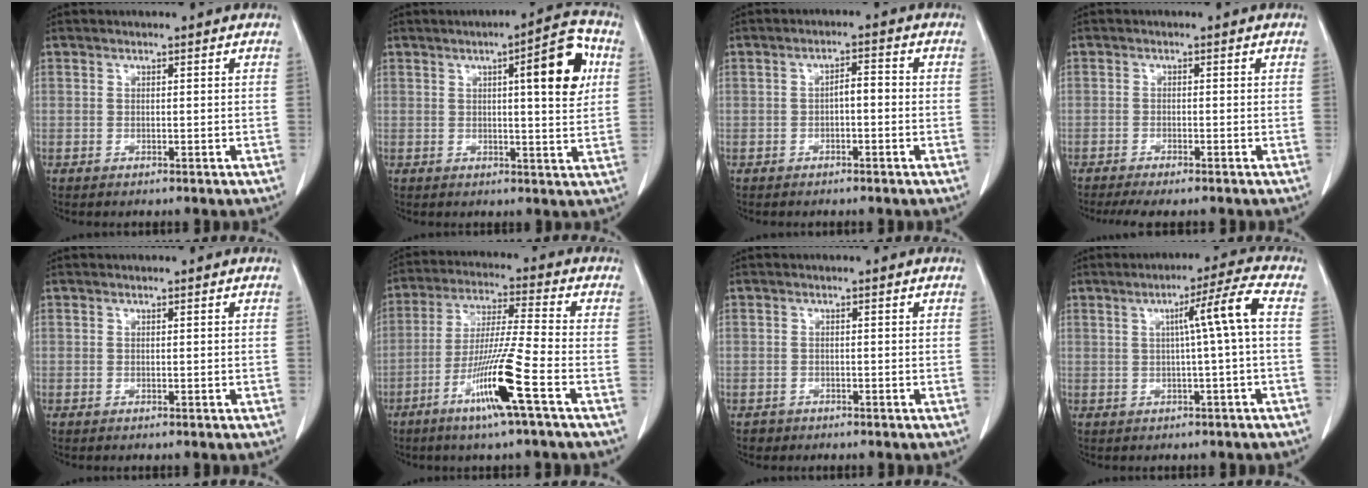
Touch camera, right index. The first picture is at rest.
{"total": 9.8, "force": [2.8, 1.4, 9.2], "torque": [-0.120, 0.011, 0.032]}
{"total": 2.5, "force": [-0.5, 0.9, 2.3], "torque": [-0.035, 0.011, -0.008]}
{"total": 5.1, "force": [-4.3, 0.7, 2.8], "torque": [-0.035, -0.009, -0.066]}
{"total": 0.0}
{"total": 12.0, "force": [-5.6, -1.2, 10.5], "torque": [-0.202, -0.018, -0.110]}
{"total": 1.3, "force": [-0.8, 1.0, -0.2], "torque": [-0.003, 0.004, -0.016]}
{"total": 6.3, "force": [0.5, -1.4, 6.1], "torque": [-0.094, 0.012, 0.011]}